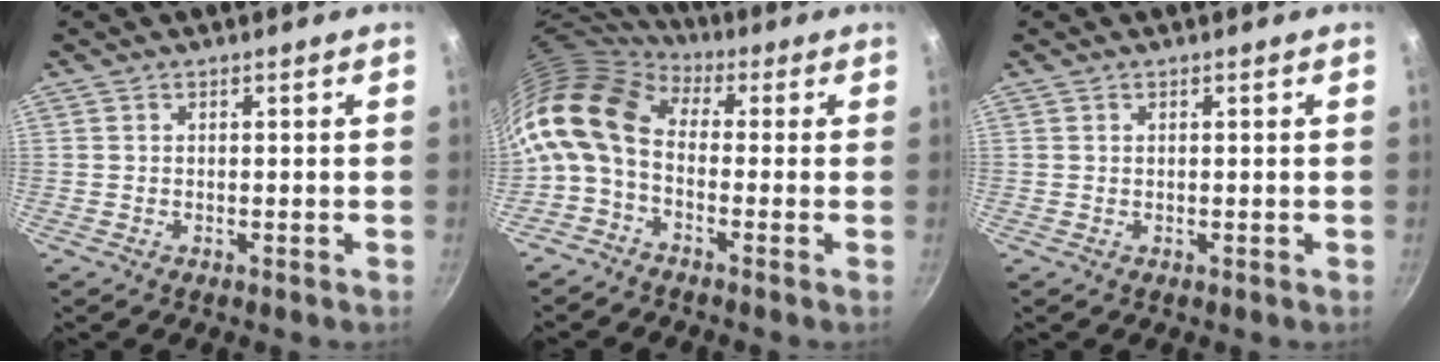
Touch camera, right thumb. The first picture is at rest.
{"total": 13.2, "force": [0.5, 8.4, 10.2], "torque": [-0.198, 0.023, -0.012]}
{"total": 0.0}